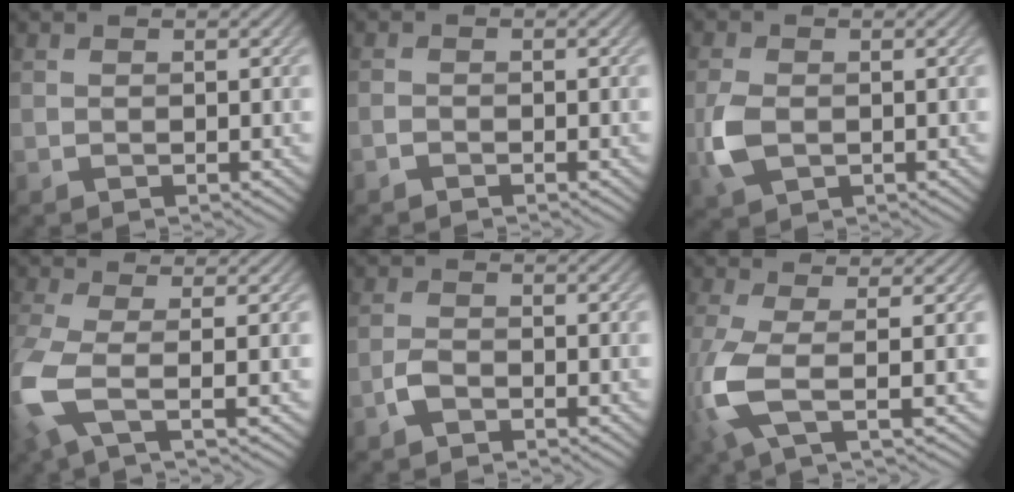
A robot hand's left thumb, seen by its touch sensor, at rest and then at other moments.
{"total": 0.9, "force": [-0.8, 0.1, 0.3], "torque": [-0.007, 0.002, -0.022]}
{"total": 4.3, "force": [-0.8, 2.8, 3.2], "torque": [-0.083, -0.006, -0.020]}
{"total": 6.5, "force": [-1.6, 1.9, 6.1], "torque": [-0.151, -0.017, -0.042]}
{"total": 2.0, "force": [-1.4, 0.9, 1.1], "torque": [-0.024, 0.006, -0.035]}
{"total": 6.3, "force": [-0.5, 1.7, 6.0], "torque": [-0.155, -0.014, -0.016]}